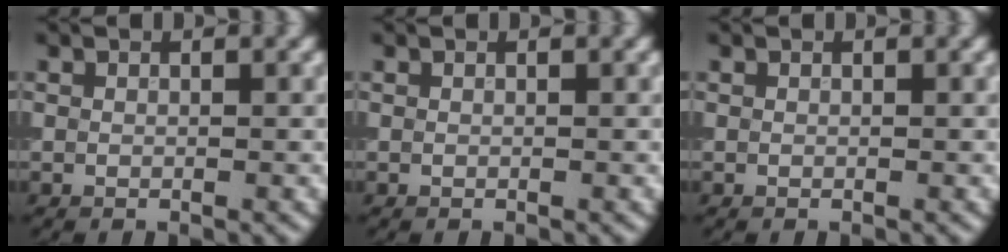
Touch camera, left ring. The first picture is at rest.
{"total": 0.0}
{"total": 0.0}